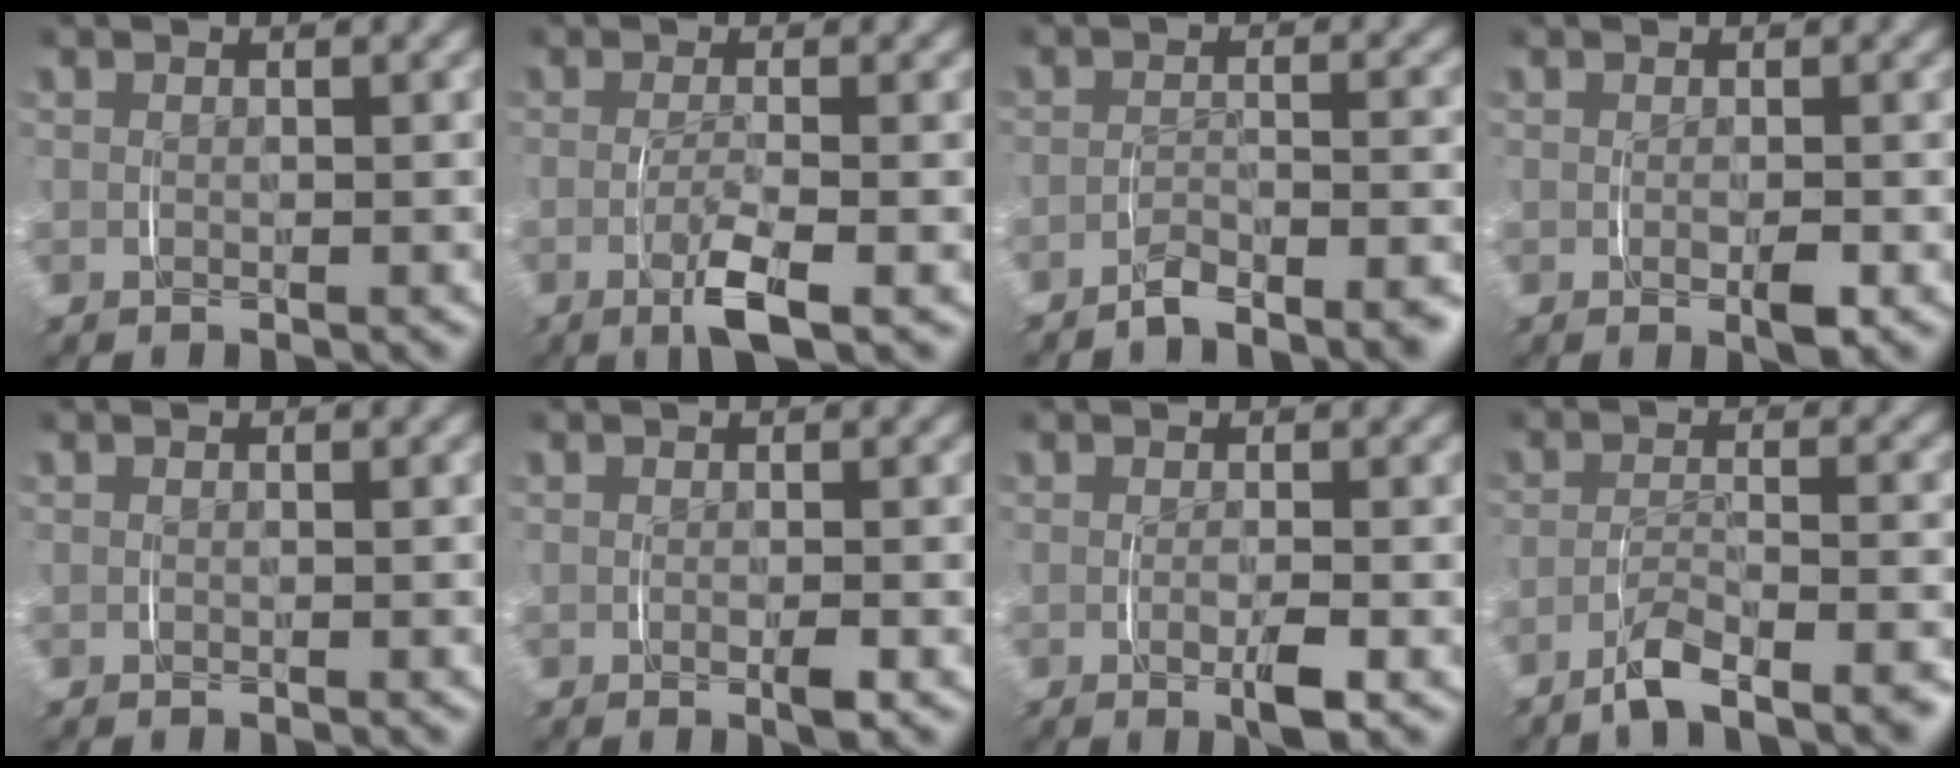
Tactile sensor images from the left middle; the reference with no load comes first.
{"total": 3.4, "force": [-1.2, 0.4, 3.1], "torque": [-0.058, -0.011, -0.019]}
{"total": 3.1, "force": [-2.8, 0.5, 1.3], "torque": [-0.019, 0.005, -0.054]}
{"total": 1.4, "force": [-0.4, 0.3, 1.3], "torque": [-0.021, -0.003, -0.005]}
{"total": 0.0}
{"total": 1.1, "force": [-0.3, 0.1, 1.1], "torque": [-0.017, -0.001, -0.004]}
{"total": 2.1, "force": [-0.6, 0.3, 2.0], "torque": [-0.034, -0.005, -0.007]}
{"total": 3.8, "force": [-3.2, 0.6, 2.1], "torque": [-0.036, 0.001, -0.057]}